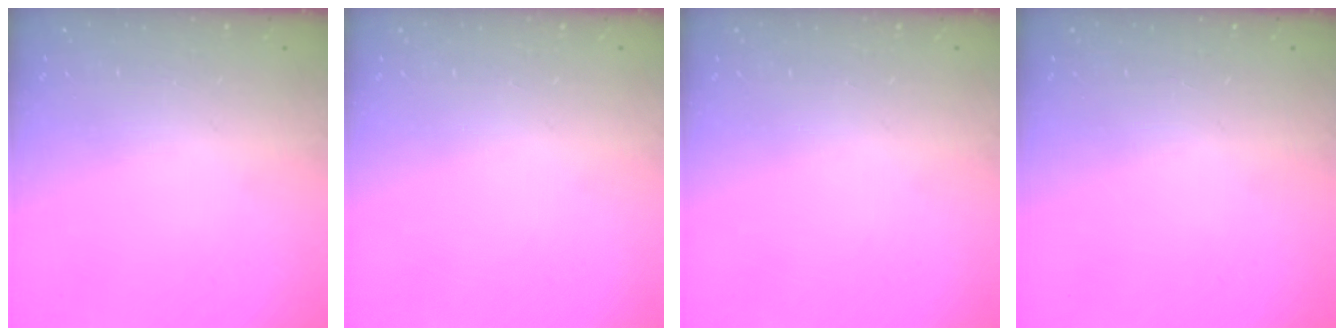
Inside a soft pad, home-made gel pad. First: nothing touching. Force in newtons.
{"total": 0.0}
{"total": 0.0}
{"total": 0.0}